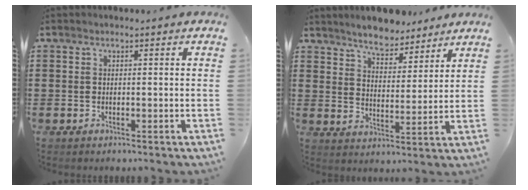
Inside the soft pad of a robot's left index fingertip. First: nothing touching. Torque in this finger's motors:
{"motor_torque": [2.14, 0.00, 0.38, 0.02]}